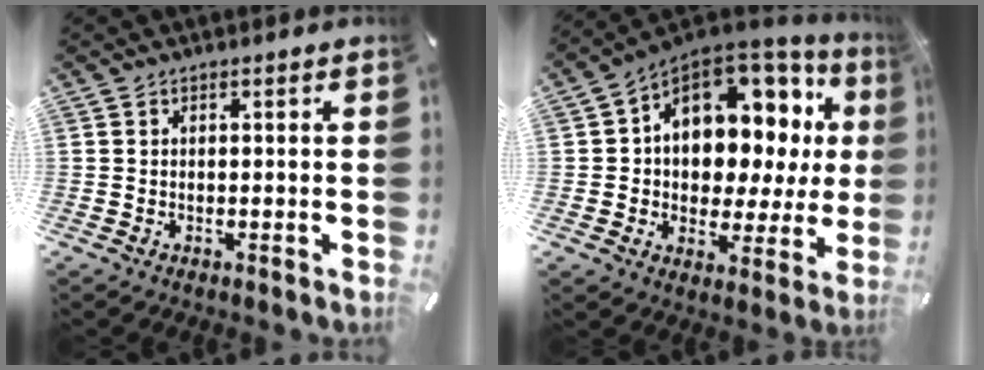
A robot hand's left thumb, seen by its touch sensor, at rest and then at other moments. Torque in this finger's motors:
{"motor_torque": [1.97, 3.04, 1.73, 0.89, 0.46]}